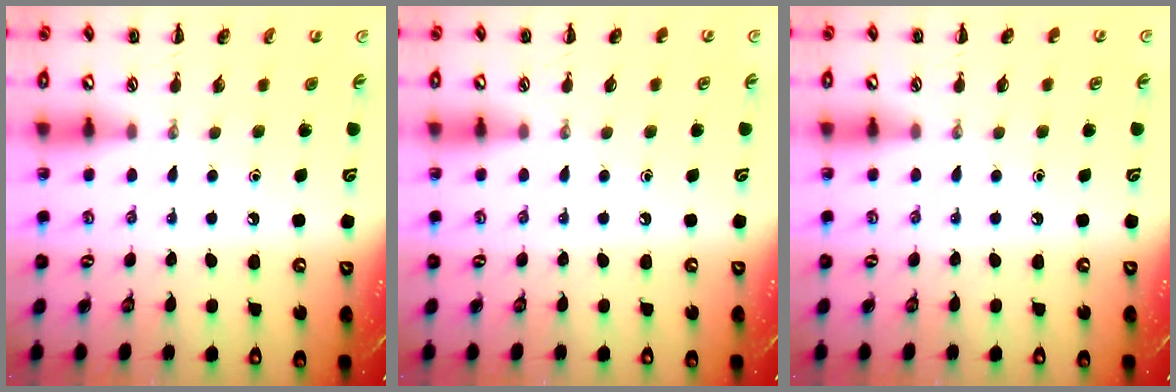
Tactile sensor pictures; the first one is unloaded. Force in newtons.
{"total": 0.0}
{"total": 0.0}